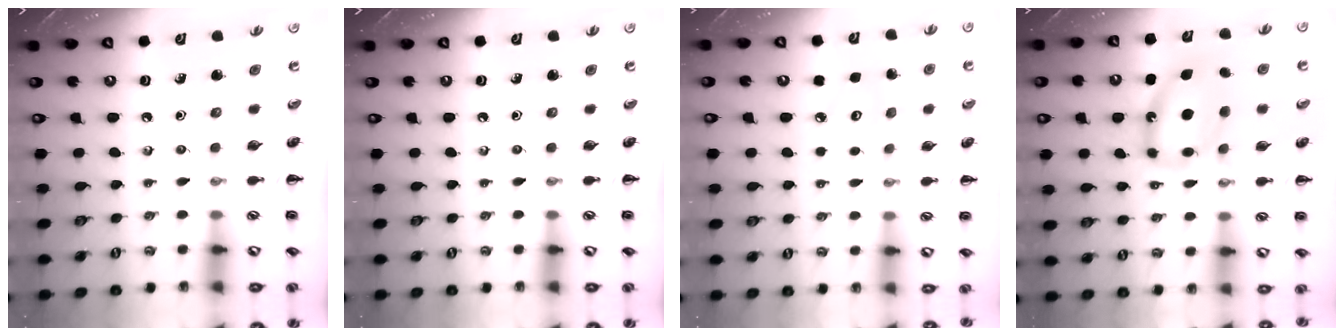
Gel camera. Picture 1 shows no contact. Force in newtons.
{"total": 0.0}
{"total": 3.2, "press": 3.1, "slide": 0.9}
{"total": 10.3, "press": 10.1, "slide": 2.3}